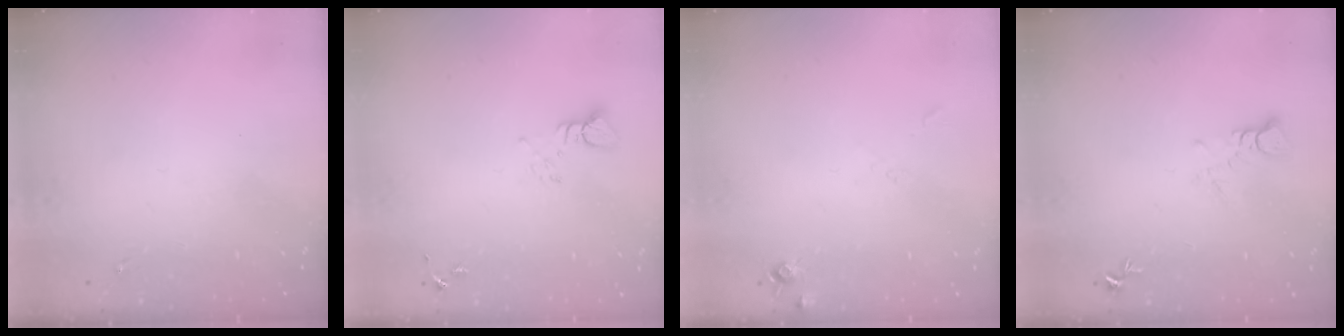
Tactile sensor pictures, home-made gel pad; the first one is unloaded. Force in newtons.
{"total": 3.9, "press": 3.9, "slide": 0.4}
{"total": 5.4, "press": 5.4, "slide": 0.6}
{"total": 3.5, "press": 3.4, "slide": 0.3}